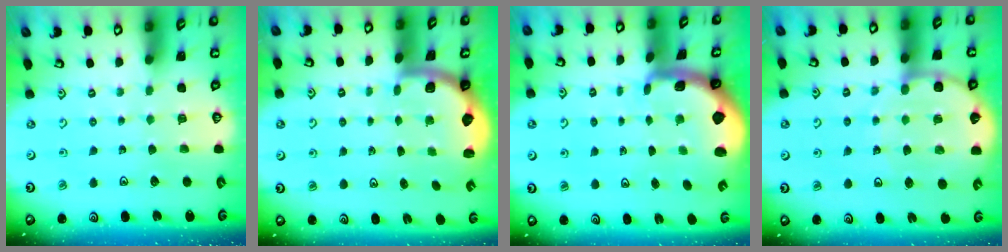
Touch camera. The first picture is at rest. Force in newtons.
{"total": 2.0, "press": 2.0, "slide": 0.5}
{"total": 1.9, "press": 1.9, "slide": 0.4}
{"total": 9.3, "press": 9.0, "slide": 2.1}